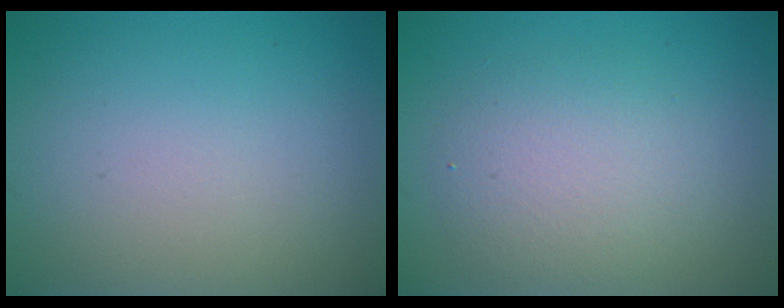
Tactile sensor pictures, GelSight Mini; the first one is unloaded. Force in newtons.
{"total": 3.7, "press": 3.7, "slide": 0.3}